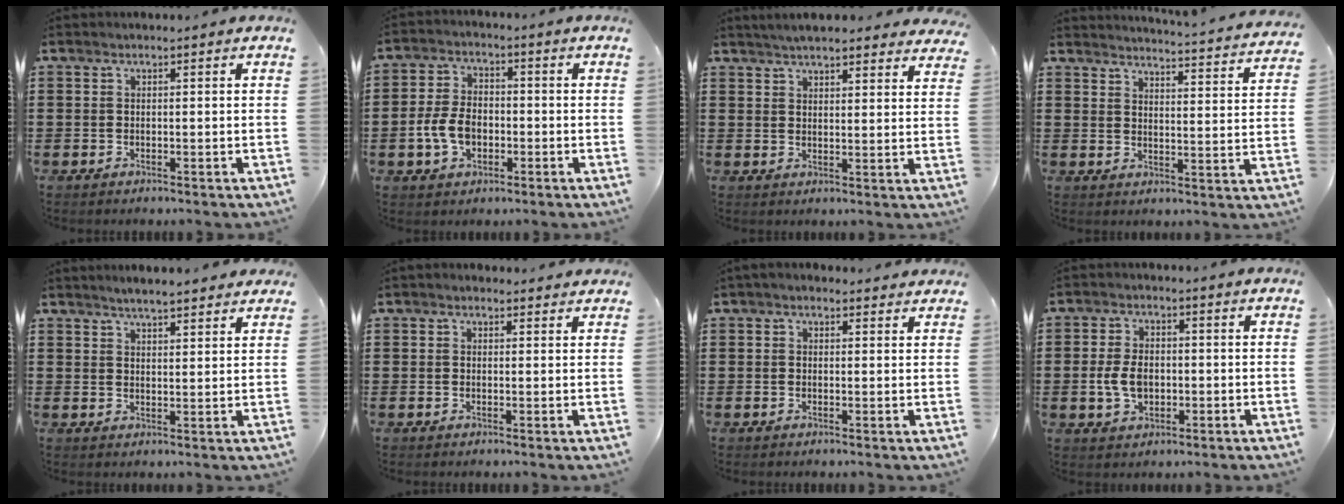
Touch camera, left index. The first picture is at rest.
{"total": 6.6, "force": [-1.8, 4.2, 4.7], "torque": [-0.119, 0.000, -0.041]}
{"total": 4.5, "force": [4.3, 0.3, 1.2], "torque": [-0.035, -0.011, 0.080]}
{"total": 3.5, "force": [3.4, -0.6, 0.4], "torque": [-0.020, -0.036, 0.052]}
{"total": 3.2, "force": [3.1, 0.1, 0.8], "torque": [-0.024, -0.006, 0.056]}
{"total": 1.4, "force": [1.2, 0.5, 0.2], "torque": [-0.005, 0.005, 0.024]}
{"total": 1.7, "force": [1.5, 0.7, 0.6], "torque": [-0.014, 0.007, 0.028]}
{"total": 5.3, "force": [-0.6, 3.3, 4.1], "torque": [-0.098, 0.000, -0.017]}